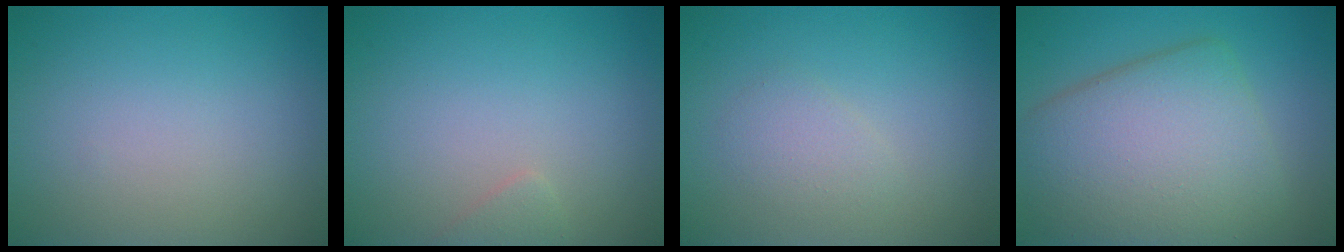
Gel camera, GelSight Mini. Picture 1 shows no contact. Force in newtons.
{"total": 0.8, "press": 0.8, "slide": 0.0}
{"total": 1.6, "press": 1.6, "slide": 0.1}
{"total": 9.2, "press": 9.2, "slide": 0.5}